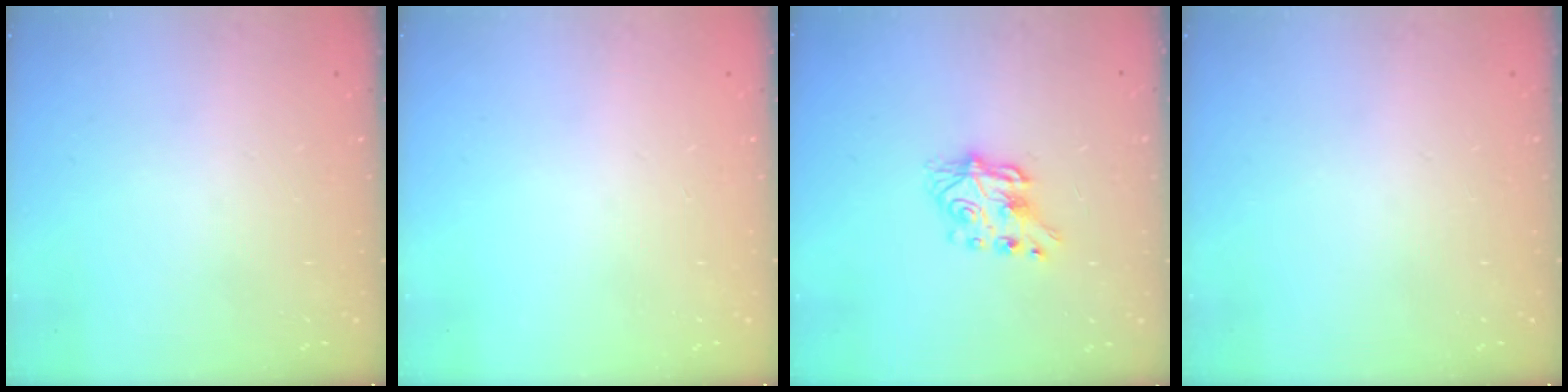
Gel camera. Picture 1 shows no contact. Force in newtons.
{"total": 0.0}
{"total": 6.9, "press": 6.9, "slide": 0.3}
{"total": 0.0}